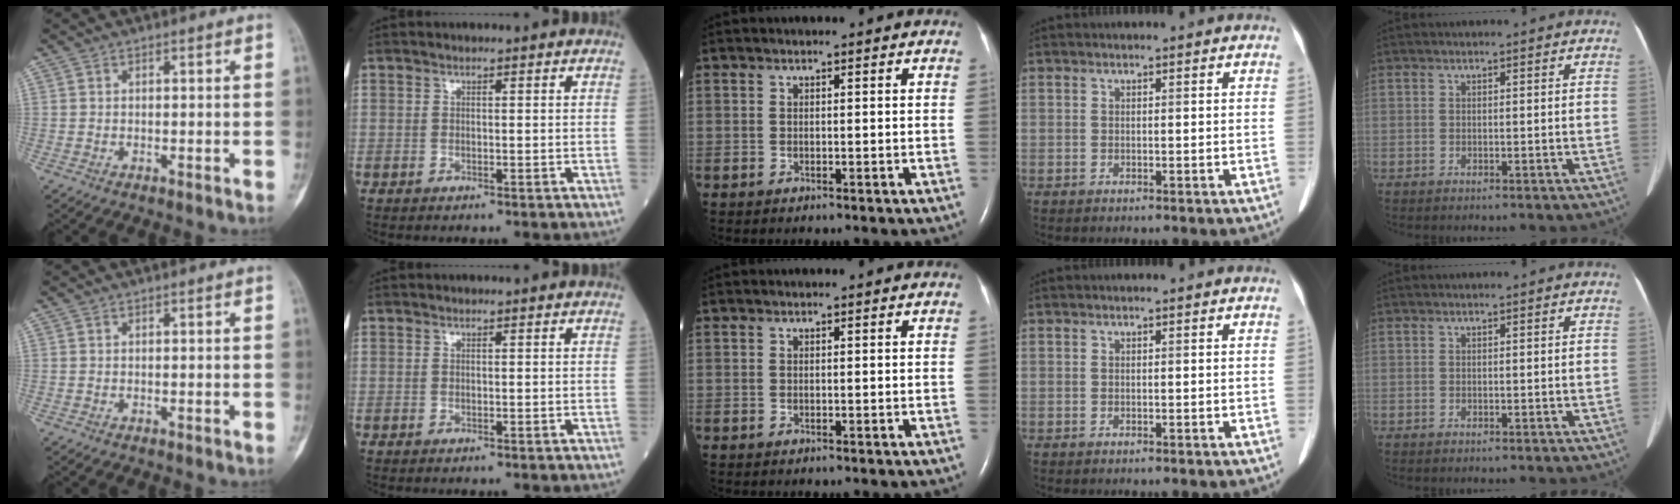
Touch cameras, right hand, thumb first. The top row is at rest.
{}